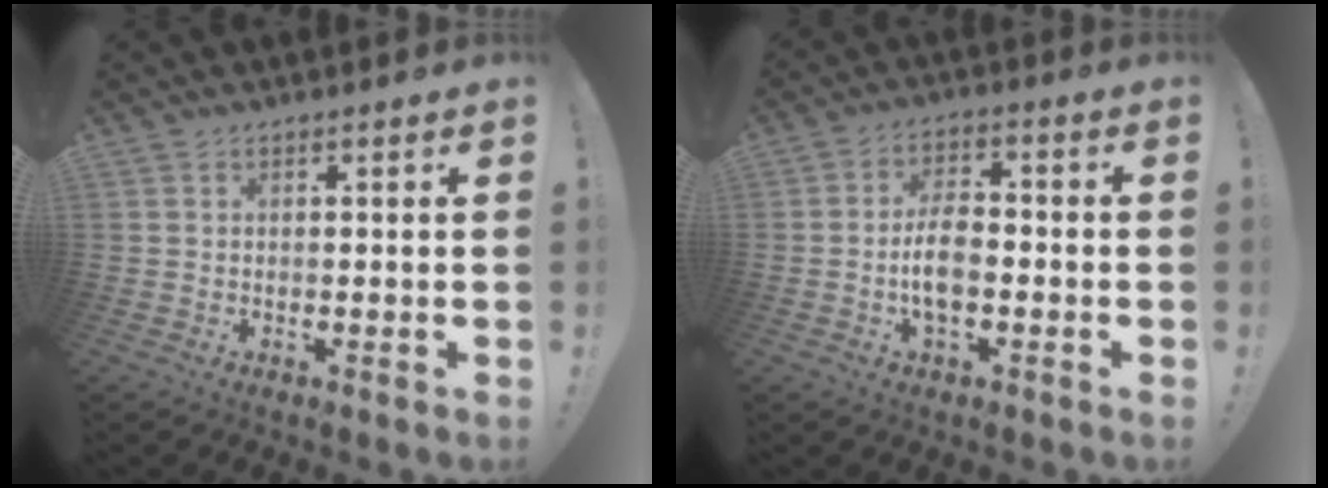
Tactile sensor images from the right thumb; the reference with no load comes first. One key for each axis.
{"total": 8.5, "fx": -2.1, "fy": 4.5, "fz": 6.9, "tx": -0.131, "ty": 0.008, "tz": -0.039}